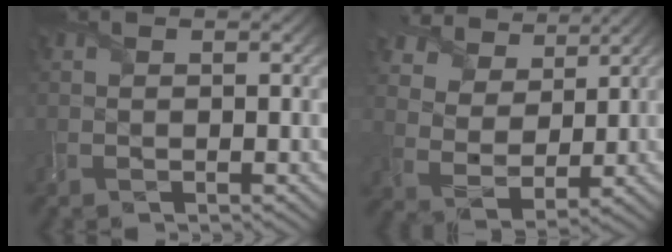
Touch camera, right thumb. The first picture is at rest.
{"total": 9.5, "force": [6.2, 5.9, 4.1], "torque": [-0.111, -0.008, 0.120]}